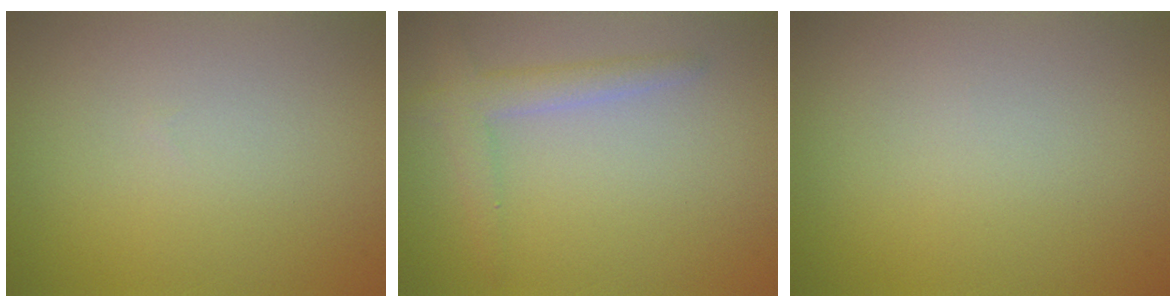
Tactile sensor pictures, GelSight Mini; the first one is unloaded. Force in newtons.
{"total": 2.5, "press": 2.5, "slide": 0.1}
{"total": 0.0}